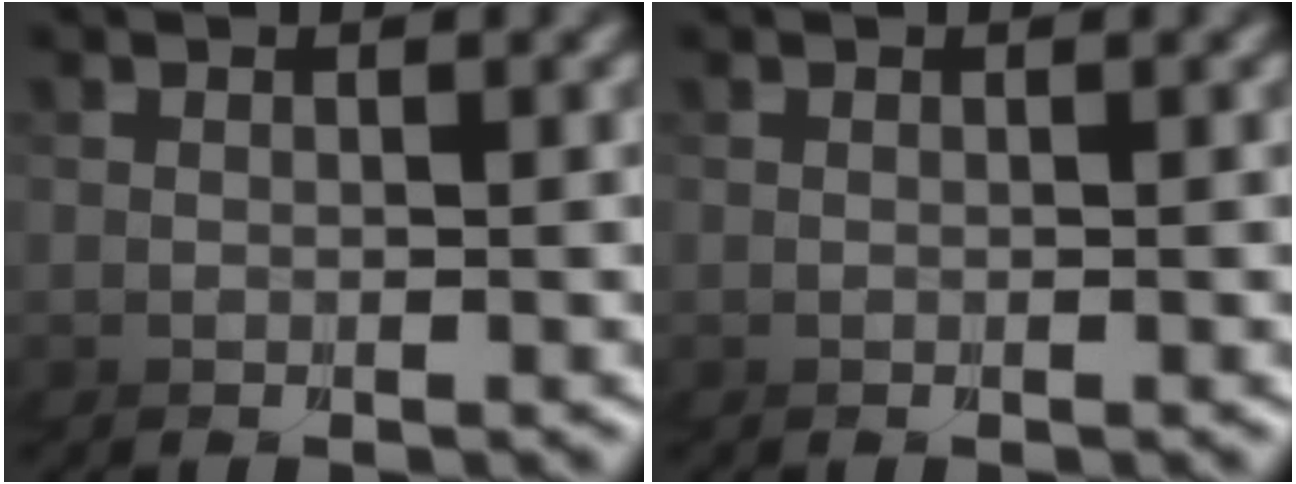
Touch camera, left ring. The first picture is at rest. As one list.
[{"total": 0.0}]